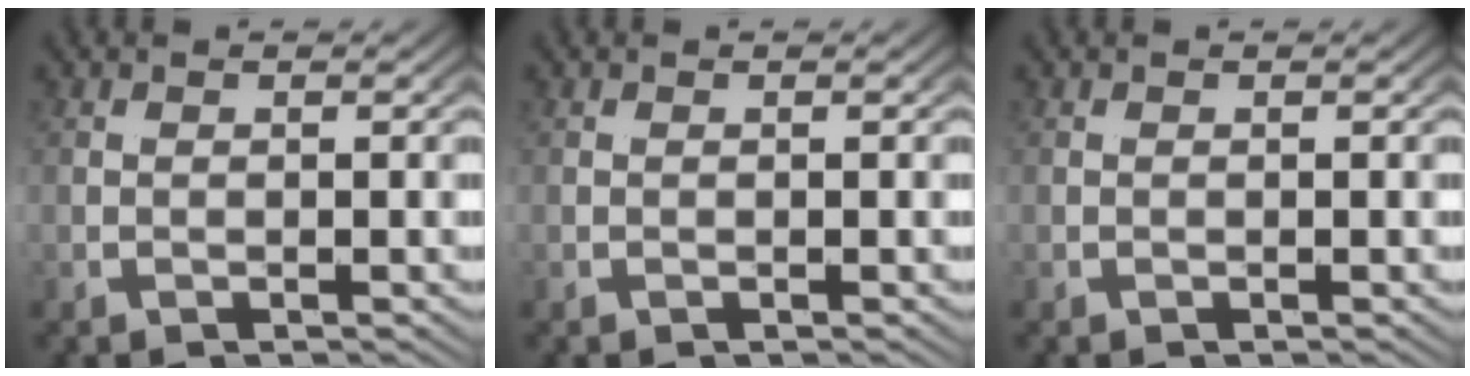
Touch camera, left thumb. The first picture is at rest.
{"total": 0.0}
{"total": 0.0}